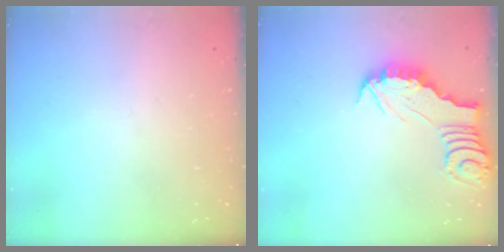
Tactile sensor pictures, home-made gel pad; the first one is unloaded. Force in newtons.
{"total": 2.6, "press": 2.6, "slide": 0.2}